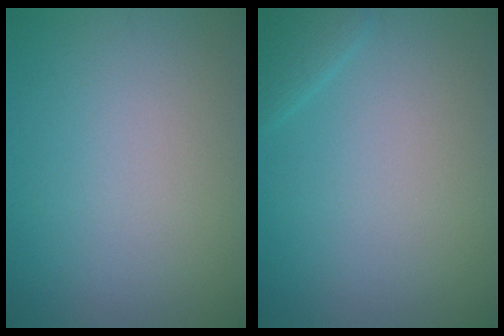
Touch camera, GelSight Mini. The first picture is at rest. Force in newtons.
{"total": 1.3, "press": 1.3, "slide": 0.1}